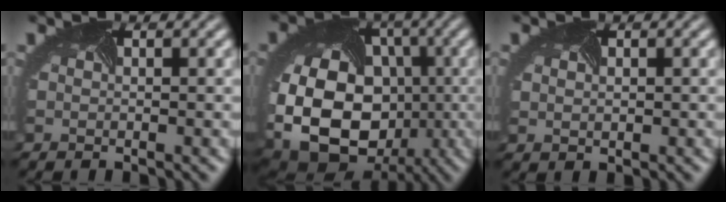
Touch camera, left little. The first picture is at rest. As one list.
[{"total": 17.2, "force": [-2.5, 13.5, 10.3], "torque": [-0.192, -0.040, -0.048]}, {"total": 1.0, "force": [0.4, 0.8, 0.5], "torque": [-0.016, 0.001, 0.014]}]